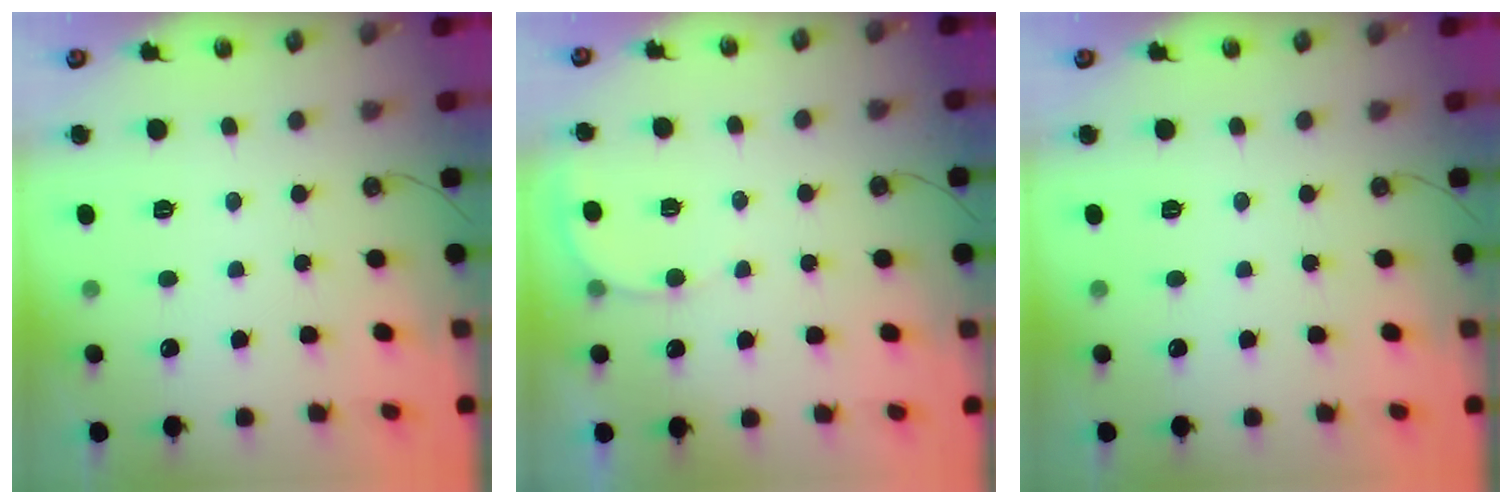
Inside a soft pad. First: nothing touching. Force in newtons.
{"total": 3.7, "press": 3.6, "slide": 0.2}
{"total": 0.0}